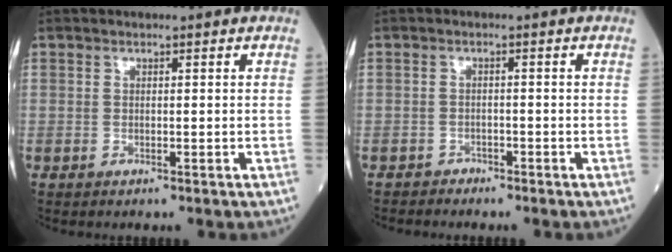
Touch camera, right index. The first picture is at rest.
{"total": 1.4, "force": [-1.3, 0.5, -0.3], "torque": [0.006, 0.002, -0.025]}